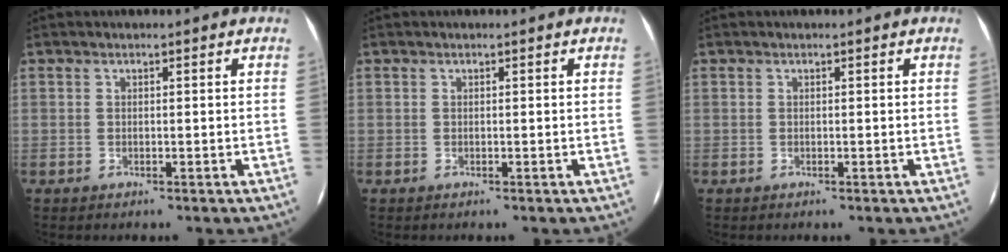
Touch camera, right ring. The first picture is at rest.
{"total": 0.0}
{"total": 0.0}